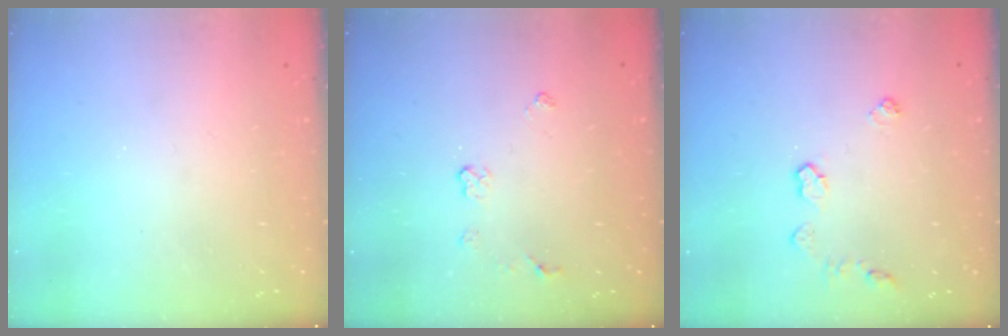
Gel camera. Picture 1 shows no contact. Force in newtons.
{"total": 3.9, "press": 3.8, "slide": 0.6}
{"total": 5.8, "press": 5.8, "slide": 0.6}